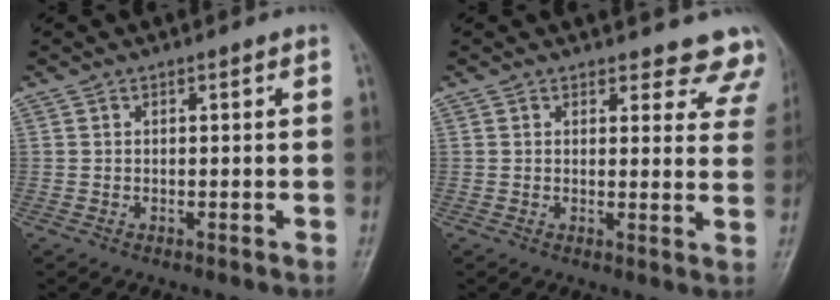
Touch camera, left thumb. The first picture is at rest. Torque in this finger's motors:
{"motor_torque": [0.00, -0.02, -0.27, -0.06, 0.04]}